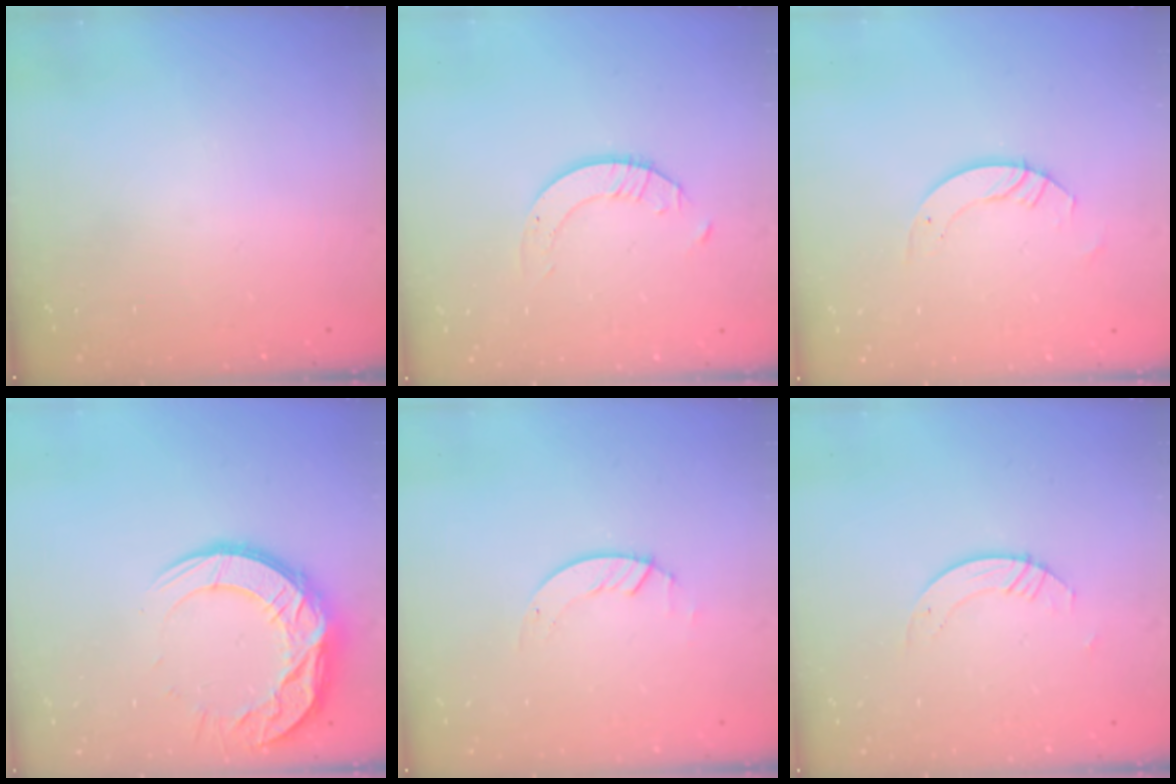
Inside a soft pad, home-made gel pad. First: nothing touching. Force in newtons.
{"total": 2.1, "press": 2.1, "slide": 0.2}
{"total": 3.3, "press": 3.3, "slide": 0.2}
{"total": 14.6, "press": 14.6, "slide": 1.1}
{"total": 1.3, "press": 1.3, "slide": 0.2}
{"total": 2.8, "press": 2.8, "slide": 0.2}